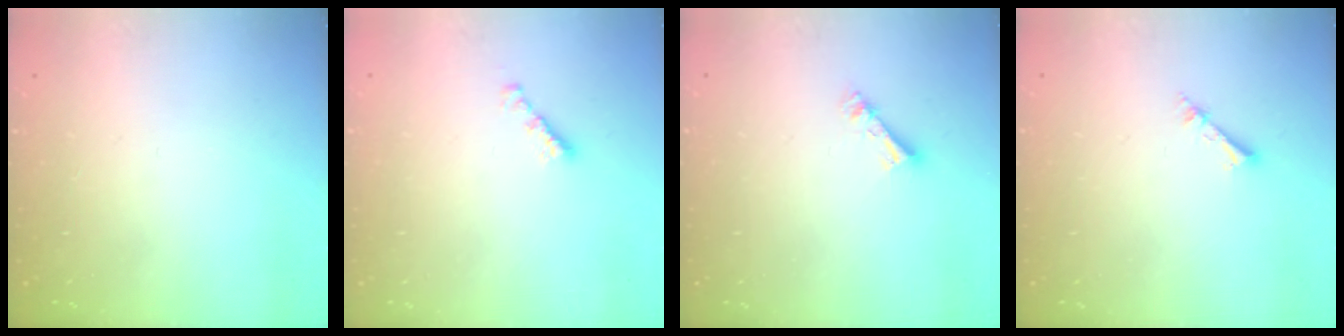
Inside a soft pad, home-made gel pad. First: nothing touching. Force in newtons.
{"total": 2.3, "press": 2.2, "slide": 0.4}
{"total": 4.6, "press": 4.6, "slide": 0.3}
{"total": 2.1, "press": 2.1, "slide": 0.3}